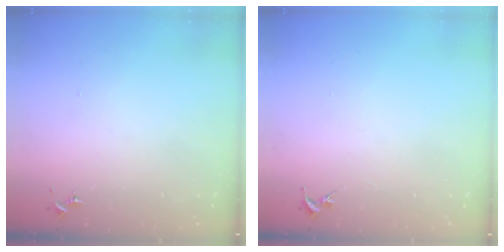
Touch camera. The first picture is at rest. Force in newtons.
{"total": 0.0}